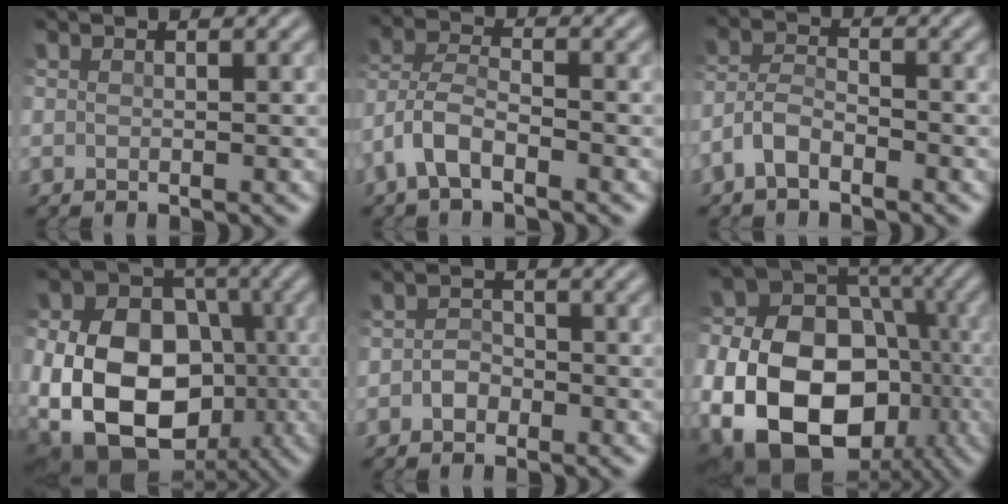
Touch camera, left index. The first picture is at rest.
{"total": 4.2, "force": [-2.5, 1.7, 3.0], "torque": [-0.063, 0.007, -0.061]}
{"total": 2.9, "force": [-1.9, 1.2, 1.8], "torque": [-0.040, 0.008, -0.048]}
{"total": 16.0, "force": [-3.0, 12.1, 10.1], "torque": [-0.173, -0.019, -0.052]}
{"total": 1.6, "force": [-0.7, 1.3, 0.7], "torque": [-0.011, 0.003, -0.017]}
{"total": 19.4, "force": [-5.1, 14.6, 11.8], "torque": [-0.210, -0.023, -0.085]}